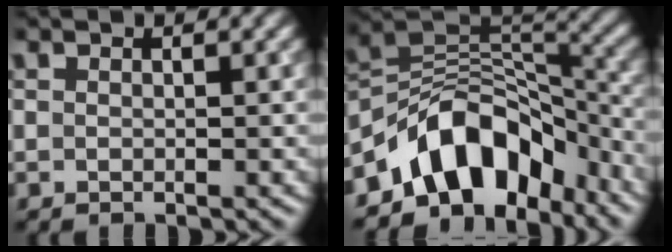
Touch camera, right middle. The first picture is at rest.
{"total": 9.7, "force": [-6.1, 5.5, 5.1], "torque": [-0.053, 0.011, -0.113]}